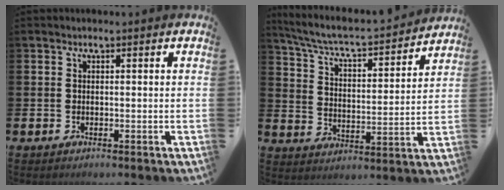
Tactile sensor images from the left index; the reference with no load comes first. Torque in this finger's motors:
{"motor_torque": [0.83, -1.30, 0.42, 0.15]}